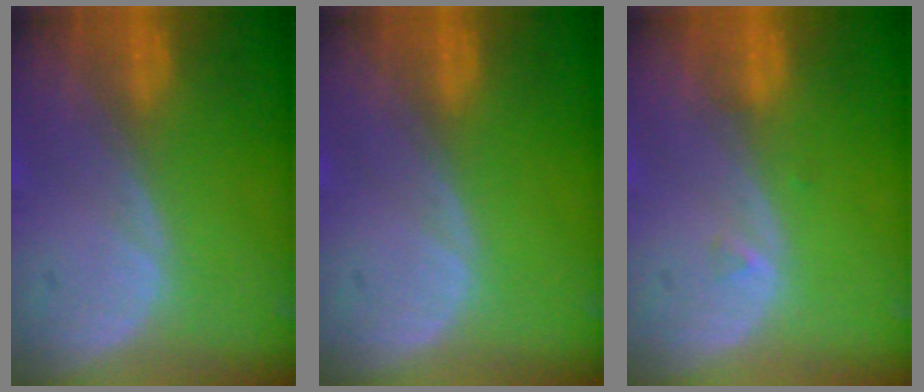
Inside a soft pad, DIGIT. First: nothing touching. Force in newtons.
{"total": 0.0}
{"total": 0.7, "press": 0.7, "slide": 0.2}